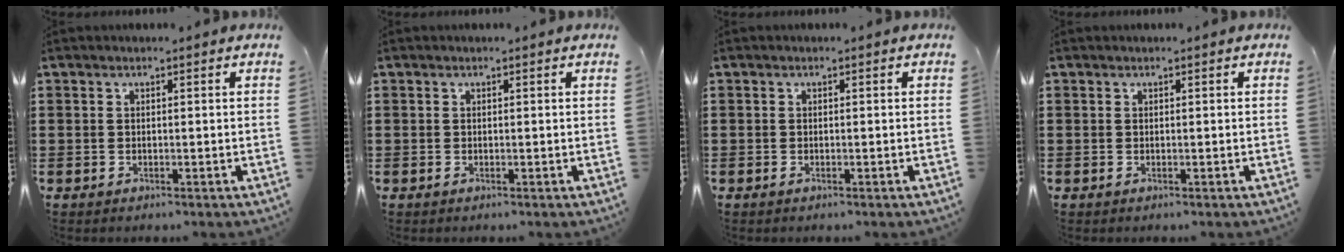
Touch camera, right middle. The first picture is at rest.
{"total": 0.0}
{"total": 0.0}
{"total": 0.0}